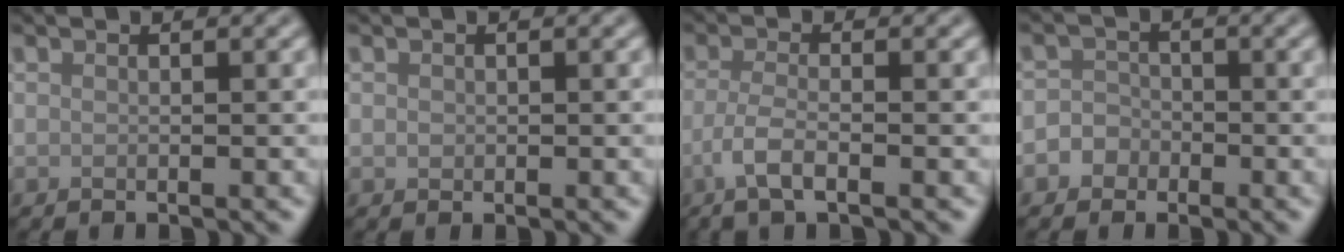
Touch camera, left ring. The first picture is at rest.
{"total": 0.6, "force": [0.0, 0.6, 0.2], "torque": [0.000, -0.002, 0.000]}
{"total": 2.7, "force": [-1.3, 0.8, 2.3], "torque": [-0.046, 0.001, -0.032]}
{"total": 2.5, "force": [-1.3, 2.1, 0.3], "torque": [0.020, 0.004, -0.032]}